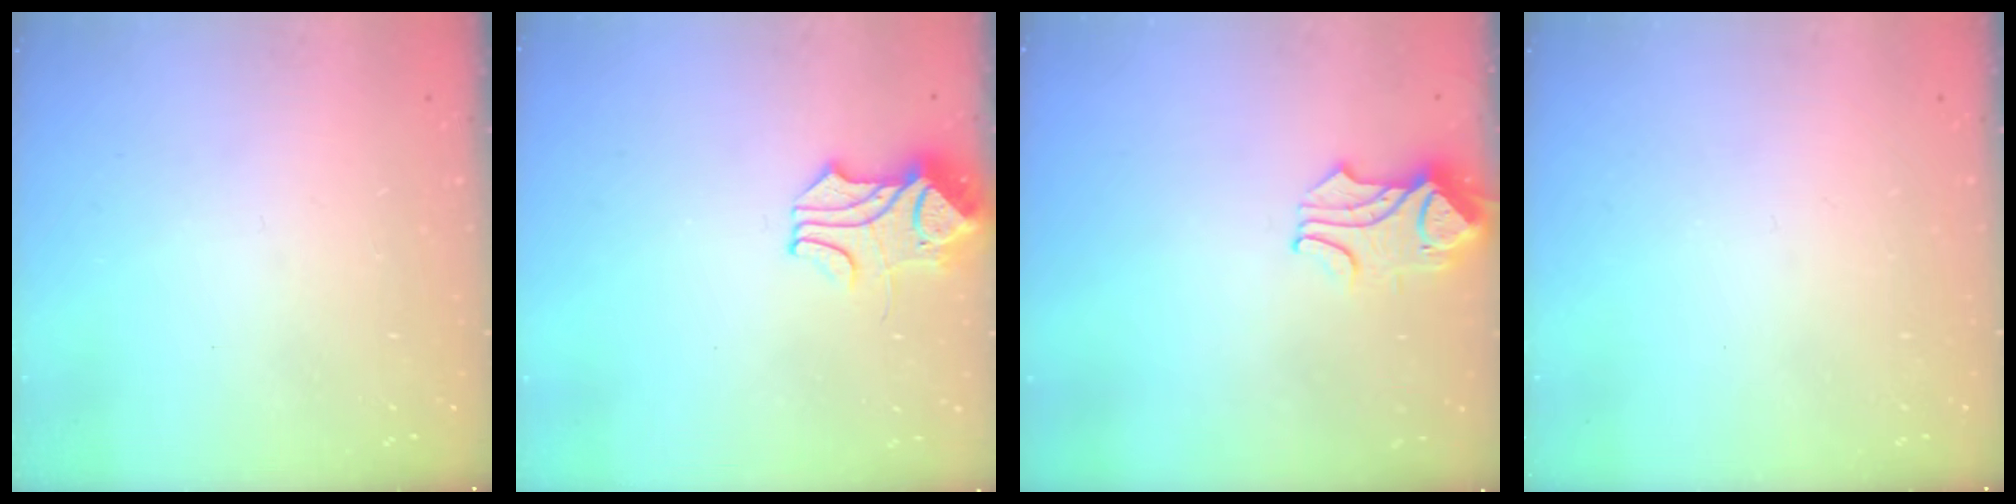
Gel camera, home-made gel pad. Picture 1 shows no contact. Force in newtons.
{"total": 1.8, "press": 1.7, "slide": 0.7}
{"total": 1.5, "press": 1.5, "slide": 0.5}
{"total": 0.0}